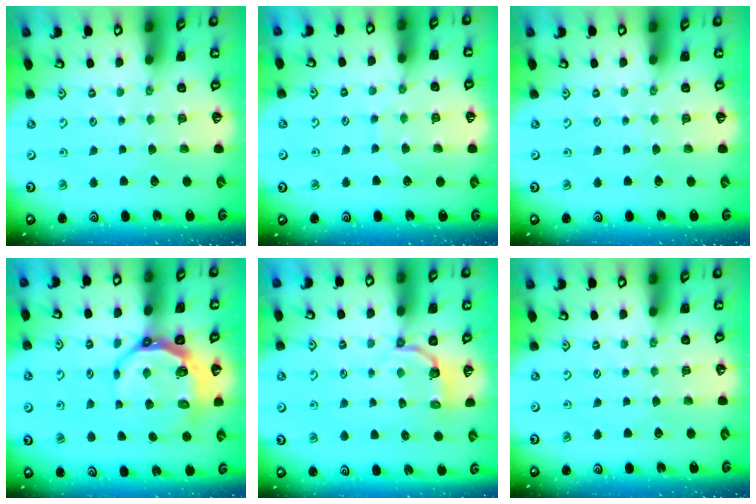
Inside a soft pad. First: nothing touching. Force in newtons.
{"total": 7.0, "press": 6.9, "slide": 0.4}
{"total": 0.0}
{"total": 8.9, "press": 7.9, "slide": 4.1}
{"total": 3.5, "press": 1.7, "slide": 3.1}
{"total": 0.0}